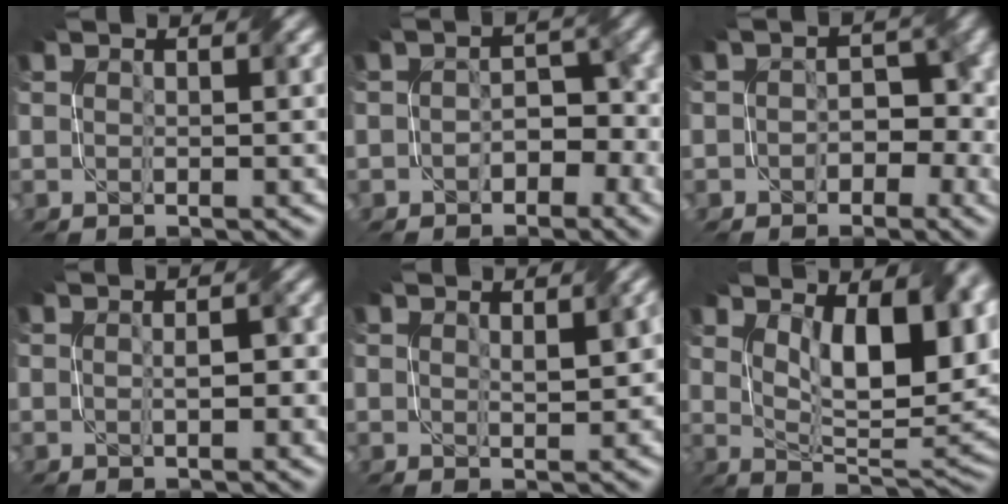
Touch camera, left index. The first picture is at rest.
{"total": 3.7, "force": [-1.3, 2.5, 2.4], "torque": [-0.020, 0.004, -0.017]}
{"total": 3.9, "force": [-1.0, 2.9, 2.5], "torque": [-0.016, -0.001, -0.012]}
{"total": 2.0, "force": [-0.1, 0.8, 1.8], "torque": [-0.029, 0.006, 0.006]}
{"total": 2.0, "force": [0.7, 0.7, 1.7], "torque": [-0.022, 0.006, 0.022]}
{"total": 10.6, "force": [4.0, 4.3, 8.9], "torque": [-0.117, 0.003, 0.071]}